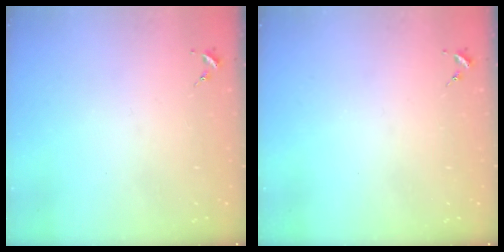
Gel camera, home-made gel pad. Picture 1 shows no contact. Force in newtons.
{"total": 0.0}